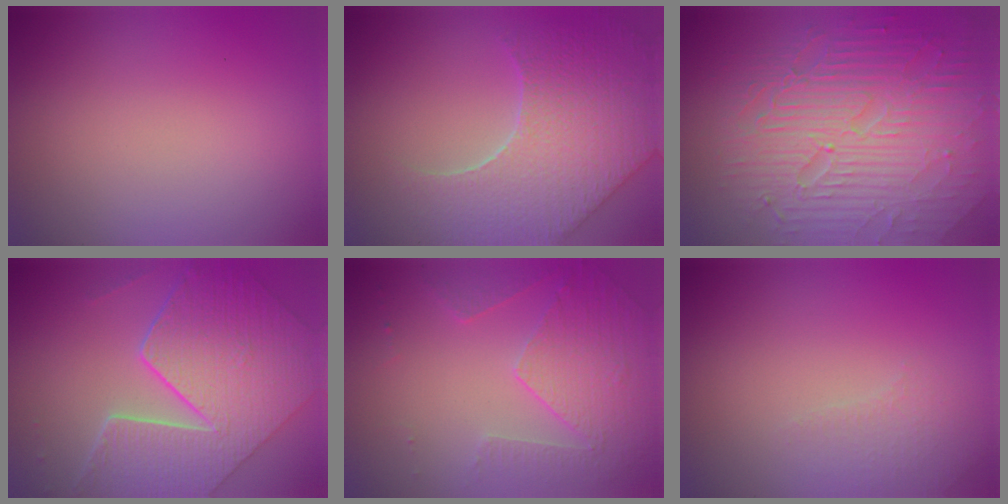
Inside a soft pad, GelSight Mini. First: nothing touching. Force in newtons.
{"total": 7.8, "press": 6.2, "slide": 4.8}
{"total": 10.1, "press": 6.5, "slide": 7.7}
{"total": 9.3, "press": 6.7, "slide": 6.4}
{"total": 5.2, "press": 3.6, "slide": 3.7}
{"total": 1.6, "press": 1.6, "slide": 0.4}